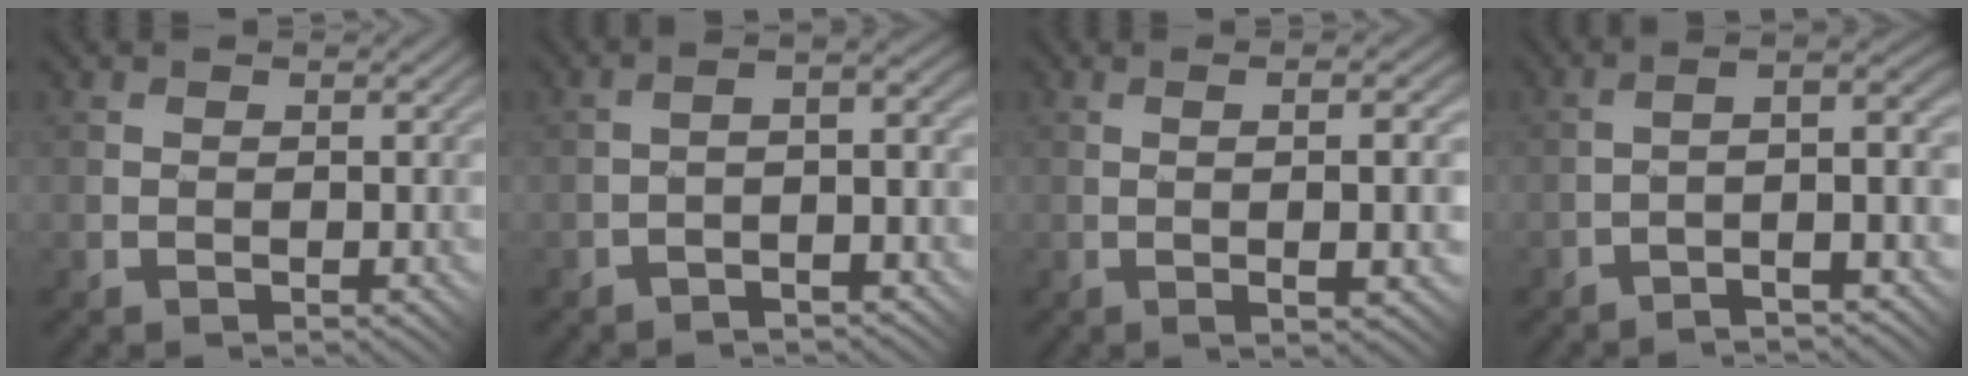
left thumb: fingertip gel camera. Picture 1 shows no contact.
{"total": 4.0, "force": [-1.7, 1.2, 3.5], "torque": [-0.050, 0.011, -0.033]}
{"total": 8.1, "force": [0.0, 1.3, 8.0], "torque": [-0.094, 0.019, -0.005]}
{"total": 6.1, "force": [-2.6, 0.8, 5.5], "torque": [-0.073, 0.025, -0.052]}